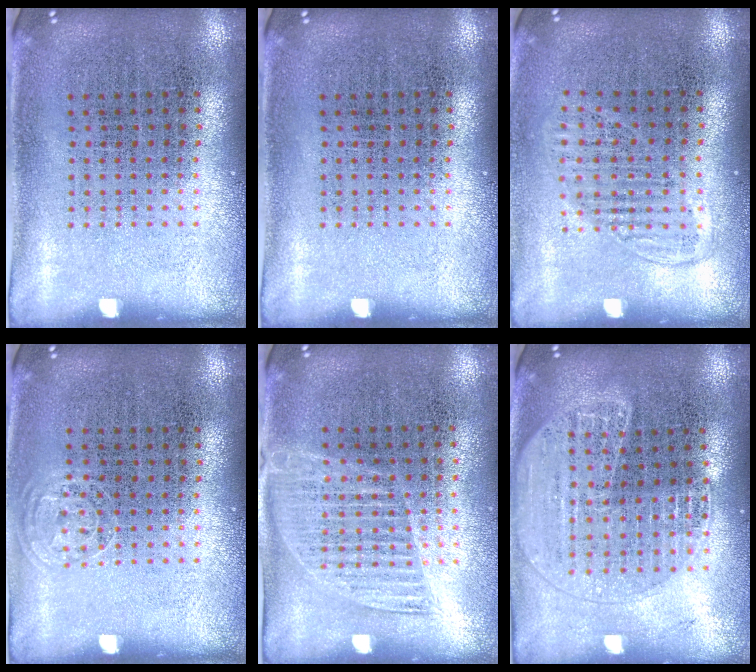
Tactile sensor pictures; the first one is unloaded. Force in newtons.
{"total": 0.0}
{"total": 1.3, "press": 1.2, "slide": 0.6}
{"total": 0.7, "press": 0.6, "slide": 0.3}
{"total": 1.3, "press": 1.1, "slide": 0.7}
{"total": 1.8, "press": 1.7, "slide": 0.7}